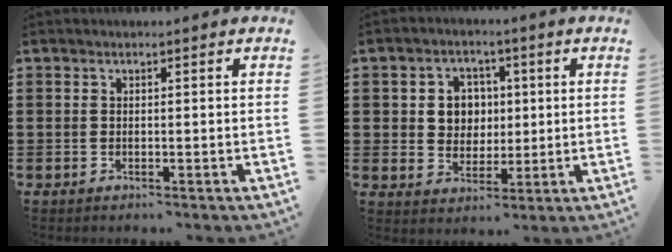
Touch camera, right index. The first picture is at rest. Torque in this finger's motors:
{"motor_torque": [0.15, -0.01, 0.37, 0.07]}